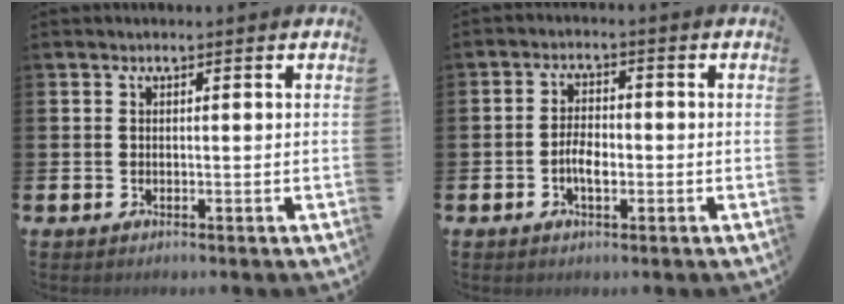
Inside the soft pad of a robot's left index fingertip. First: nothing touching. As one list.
[{"total": 3.2, "force": [-0.9, 1.6, 2.7], "torque": [-0.044, 0.004, -0.019]}]